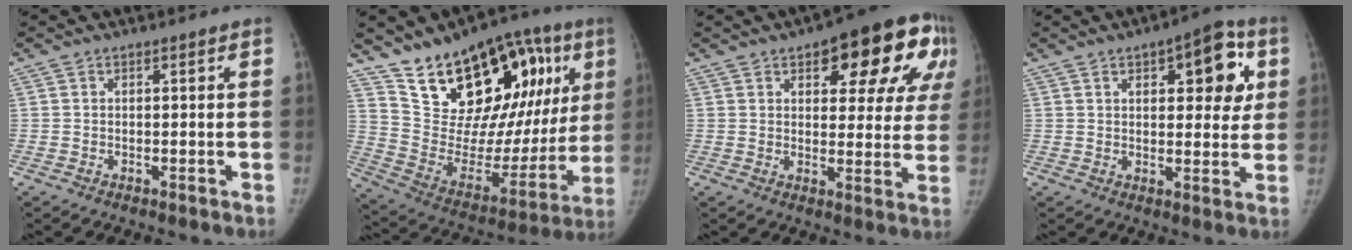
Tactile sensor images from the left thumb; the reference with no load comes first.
{"total": 28.3, "force": [14.1, 15.0, 19.4], "torque": [-0.233, -0.020, 0.237]}
{"total": 18.4, "force": [8.4, 8.1, 14.2], "torque": [-0.134, -0.004, 0.104]}
{"total": 12.7, "force": [4.6, 5.8, 10.3], "torque": [-0.086, -0.001, 0.053]}